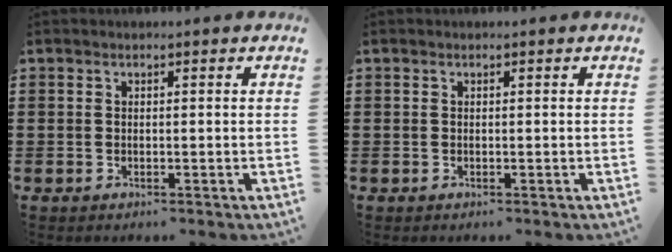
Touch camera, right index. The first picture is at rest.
{"total": 0.0}